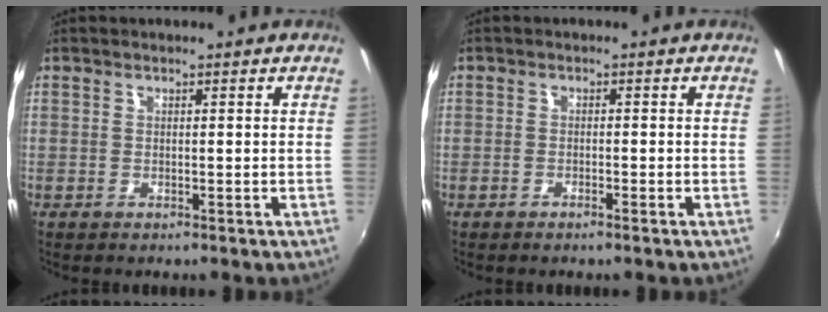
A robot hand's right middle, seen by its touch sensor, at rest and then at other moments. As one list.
[{"total": 1.3, "force": [-1.1, 0.1, 0.7], "torque": [-0.020, -0.001, -0.022]}]